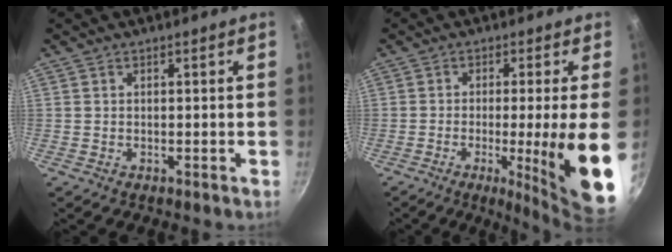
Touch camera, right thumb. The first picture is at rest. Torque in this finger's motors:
{"motor_torque": [2.42, 2.58, 1.72, -0.61, 0.15]}